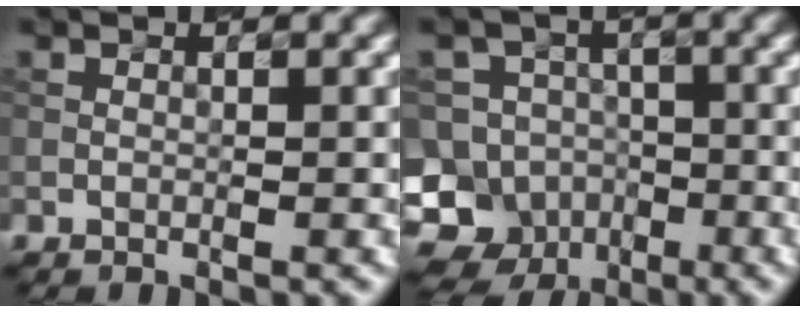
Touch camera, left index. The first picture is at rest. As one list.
[{"total": 11.4, "force": [-6.7, 8.9, 2.3], "torque": [-0.035, -0.016, -0.124]}]